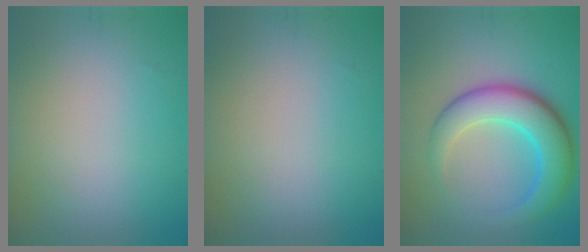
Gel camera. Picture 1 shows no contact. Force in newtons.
{"total": 0.0}
{"total": 7.1, "press": 7.1, "slide": 0.1}